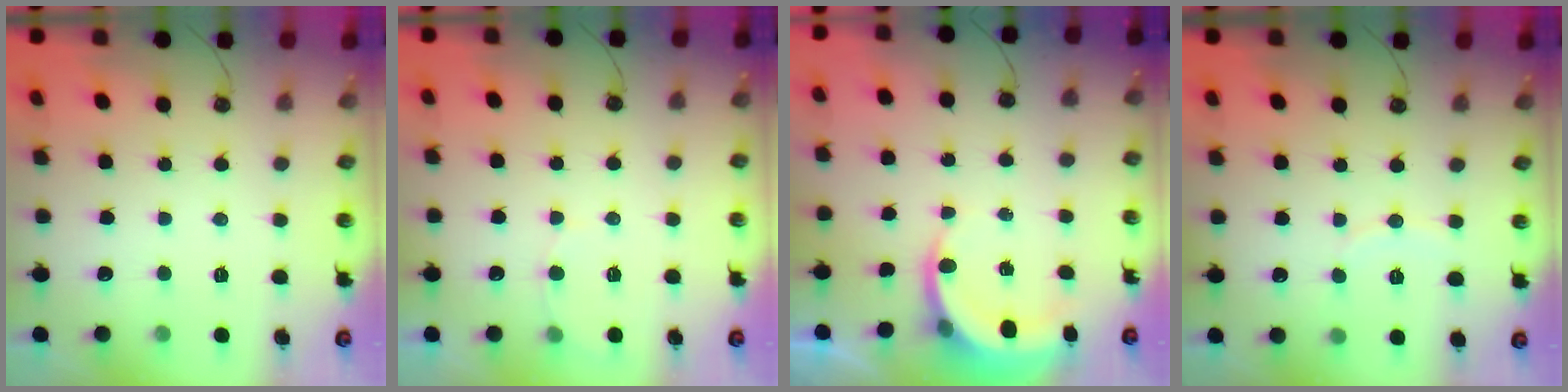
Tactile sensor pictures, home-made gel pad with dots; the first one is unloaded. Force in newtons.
{"total": 5.0, "press": 5.0, "slide": 0.4}
{"total": 5.1, "press": 5.0, "slide": 0.7}
{"total": 4.2, "press": 4.1, "slide": 0.6}